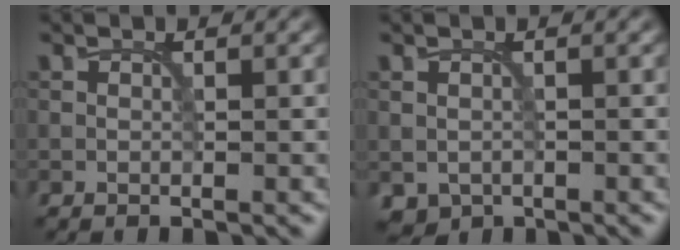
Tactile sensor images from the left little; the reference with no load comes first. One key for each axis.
{"total": 0.6, "fx": -0.2, "fy": 0.5, "fz": 0.1, "tx": -0.001, "ty": -0.005, "tz": -0.004}